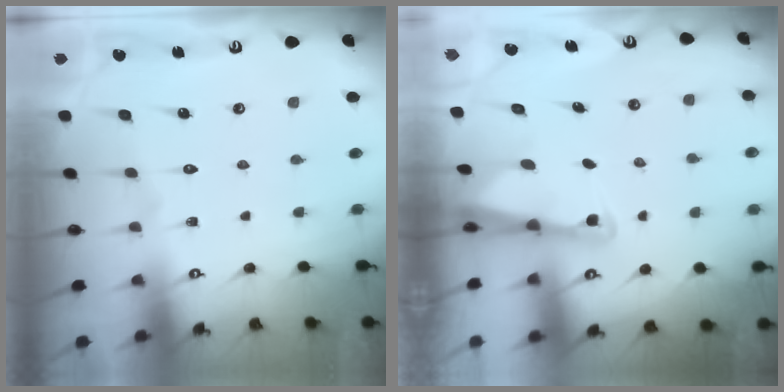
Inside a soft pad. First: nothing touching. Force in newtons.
{"total": 2.6, "press": 2.6, "slide": 0.3}